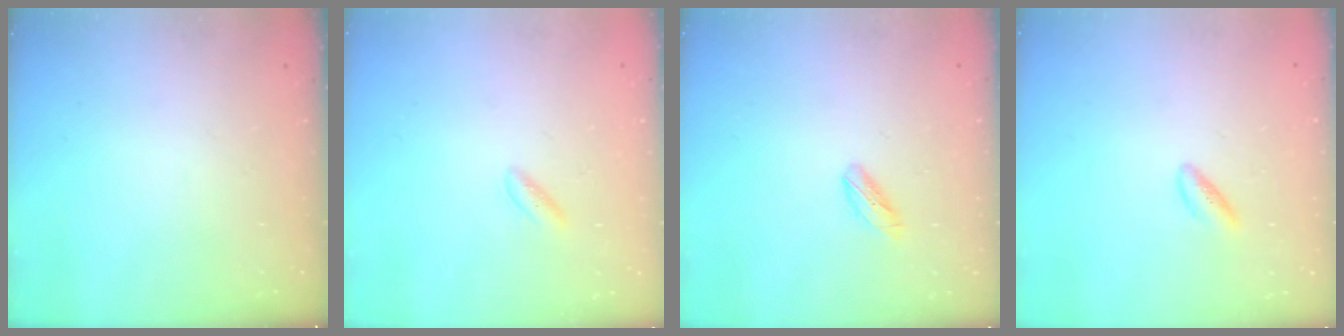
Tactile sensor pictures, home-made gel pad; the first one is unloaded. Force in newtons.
{"total": 1.0, "press": 0.9, "slide": 0.5}
{"total": 5.0, "press": 4.8, "slide": 1.4}
{"total": 2.7, "press": 2.4, "slide": 1.2}